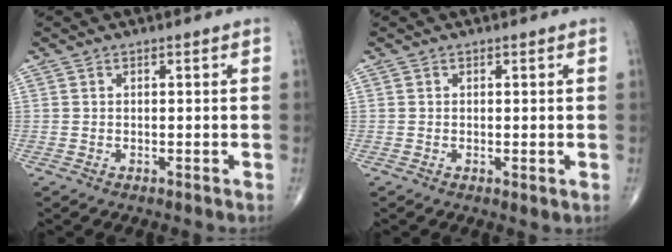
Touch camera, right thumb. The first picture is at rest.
{"total": 0.8, "force": [0.0, 0.3, 0.8], "torque": [-0.014, -0.005, -0.001]}